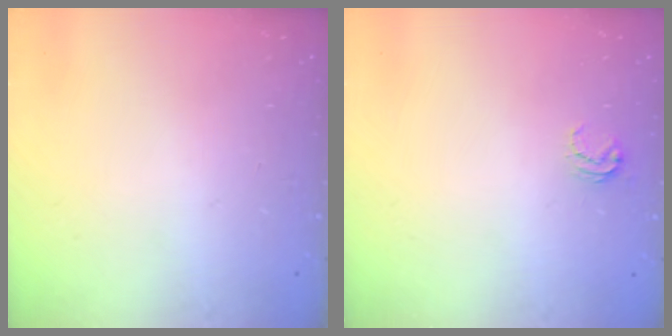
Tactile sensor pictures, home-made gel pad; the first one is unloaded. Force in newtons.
{"total": 3.8, "press": 3.8, "slide": 0.3}